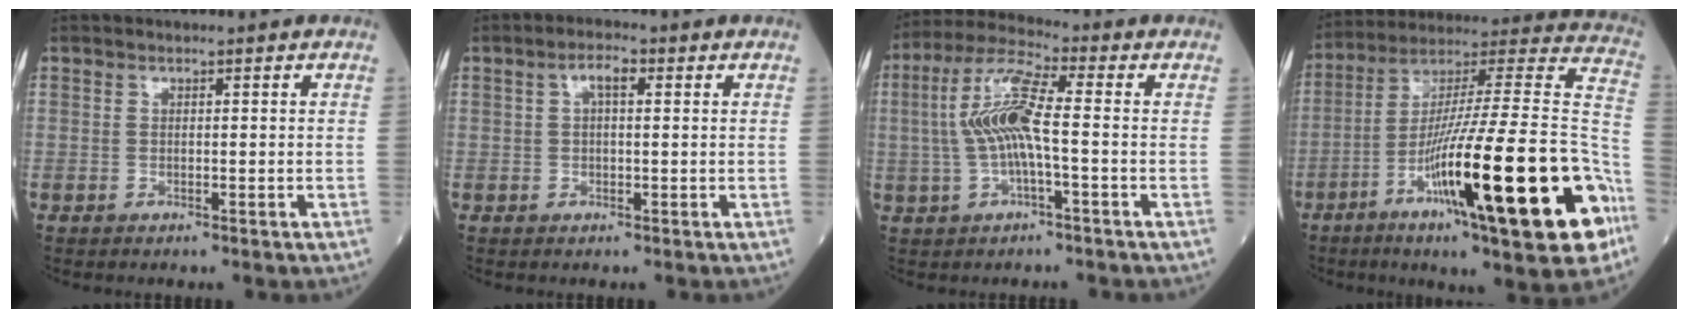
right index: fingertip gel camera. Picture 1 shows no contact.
{"total": 2.8, "force": [0.7, 1.0, 2.5], "torque": [-0.049, 0.011, 0.012]}
{"total": 9.2, "force": [-0.6, 1.5, 9.1], "torque": [-0.193, 0.020, -0.015]}
{"total": 33.4, "force": [-12.7, 3.3, 30.8], "torque": [-0.420, -0.032, -0.217]}